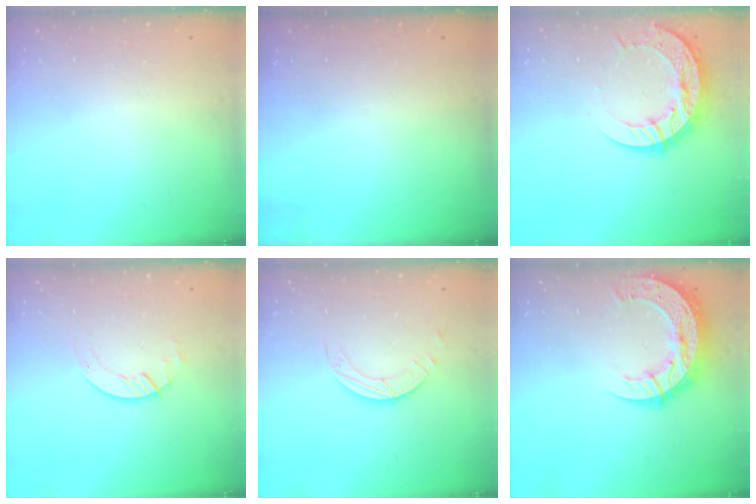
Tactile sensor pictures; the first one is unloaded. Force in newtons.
{"total": 0.0}
{"total": 14.0, "press": 14.0, "slide": 1.3}
{"total": 2.6, "press": 2.6, "slide": 0.3}
{"total": 3.2, "press": 3.1, "slide": 0.3}
{"total": 15.4, "press": 15.3, "slide": 1.2}